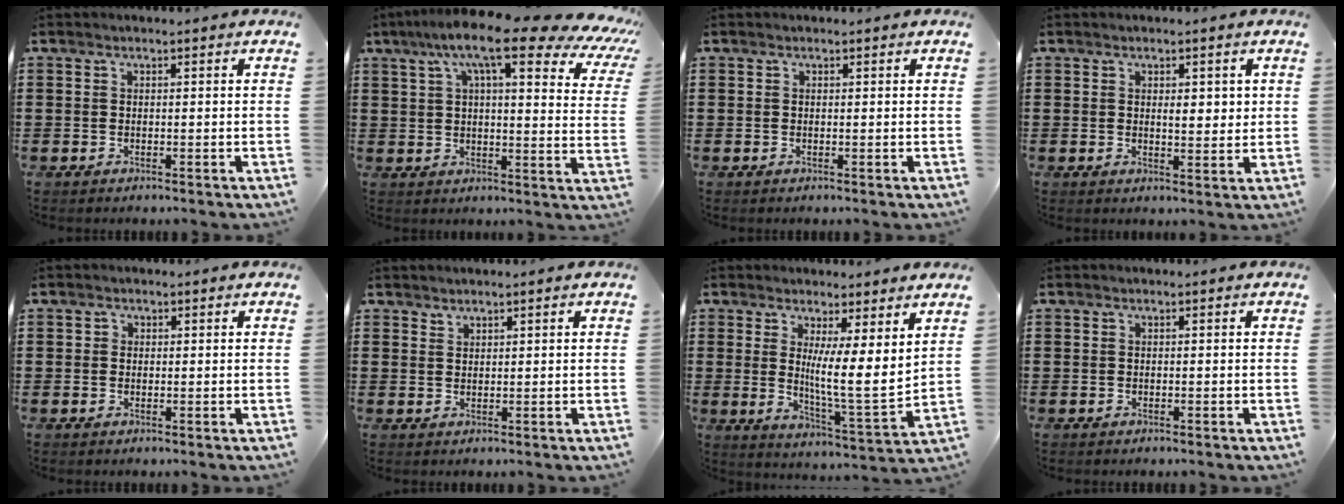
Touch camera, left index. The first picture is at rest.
{"total": 13.6, "force": [9.3, 2.8, 9.6], "torque": [-0.182, -0.028, 0.150]}
{"total": 0.0}
{"total": 2.6, "force": [0.9, 1.2, 2.2], "torque": [-0.029, 0.000, 0.010]}
{"total": 0.6, "force": [0.1, 0.6, -0.1], "torque": [-0.001, 0.004, 0.001]}
{"total": 1.4, "force": [1.4, 0.2, 0.1], "torque": [-0.004, -0.001, 0.027]}
{"total": 7.5, "force": [3.4, 0.9, 6.6], "torque": [-0.118, -0.036, 0.055]}
{"total": 0.0}